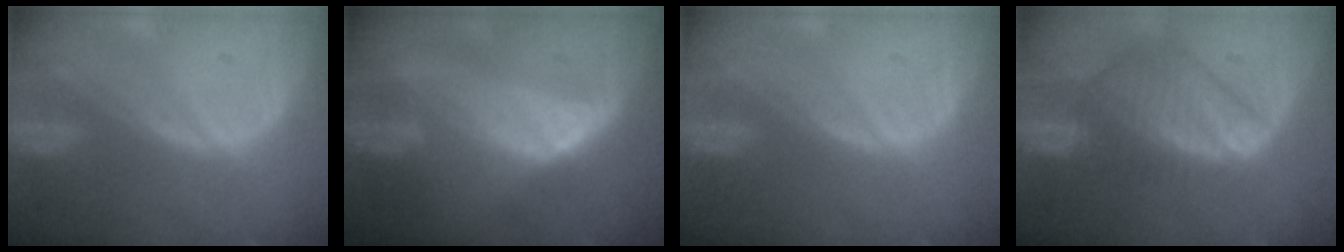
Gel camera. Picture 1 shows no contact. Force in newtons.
{"total": 6.6, "press": 5.8, "slide": 3.1}
{"total": 0.0}
{"total": 8.9, "press": 7.7, "slide": 4.4}